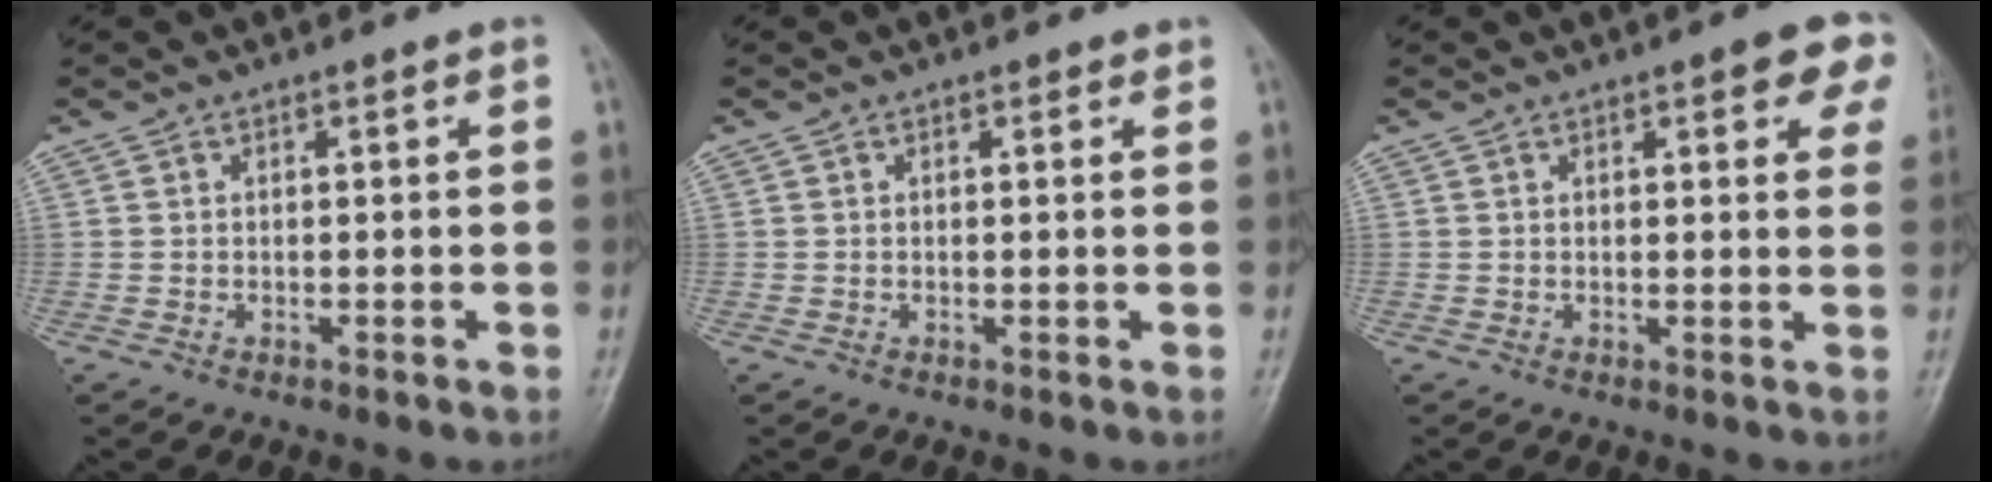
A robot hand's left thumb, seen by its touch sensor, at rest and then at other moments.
{"total": 0.8, "force": [0.6, 0.4, 0.4], "torque": [-0.002, -0.004, 0.005]}
{"total": 7.6, "force": [3.9, 2.6, 6.0], "torque": [-0.041, -0.009, 0.039]}